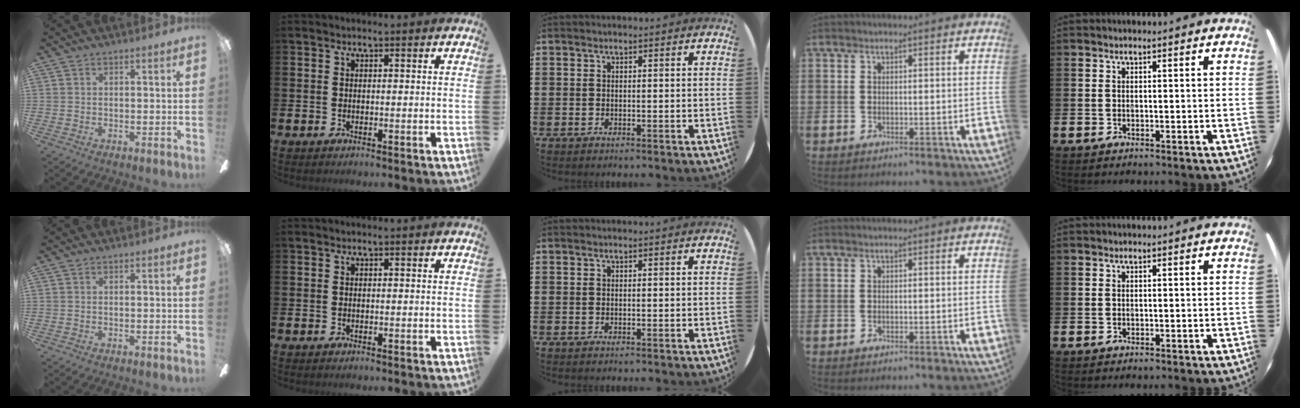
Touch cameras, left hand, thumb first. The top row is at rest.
{}